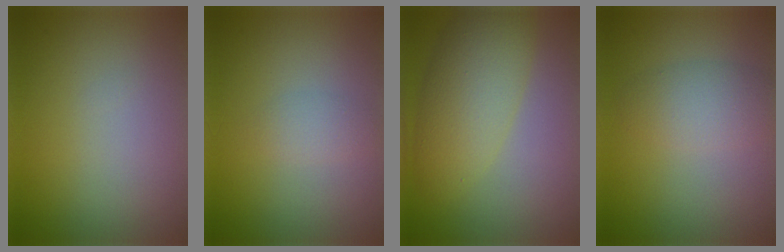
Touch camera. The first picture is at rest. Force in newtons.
{"total": 1.3, "press": 1.3, "slide": 0.0}
{"total": 5.4, "press": 5.4, "slide": 0.2}
{"total": 2.9, "press": 2.9, "slide": 0.2}